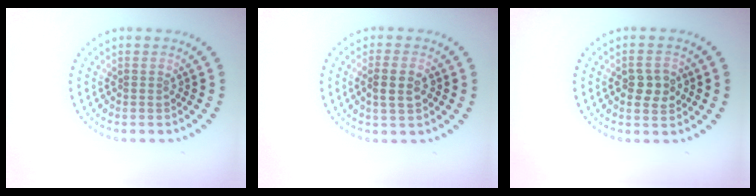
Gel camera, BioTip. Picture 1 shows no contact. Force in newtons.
{"total": 2.5, "press": 2.4, "slide": 0.3}
{"total": 2.6, "press": 2.6, "slide": 0.0}